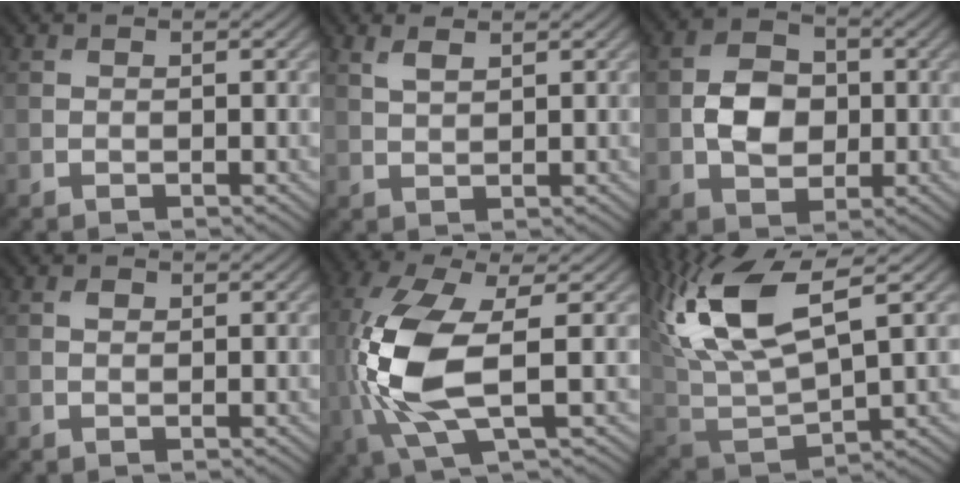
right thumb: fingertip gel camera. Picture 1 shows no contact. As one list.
[{"total": 2.0, "force": [1.3, 0.6, 1.4], "torque": [-0.036, 0.002, 0.028]}, {"total": 5.9, "force": [-0.4, 4.6, 3.8], "torque": [-0.072, 0.000, -0.009]}, {"total": 0.7, "force": [0.3, 0.5, 0.5], "torque": [-0.009, -0.001, 0.005]}, {"total": 12.0, "force": [-0.7, 4.6, 11.1], "torque": [-0.271, -0.006, -0.011]}, {"total": 14.6, "force": [6.7, 5.5, 11.7], "torque": [-0.268, 0.013, 0.133]}]